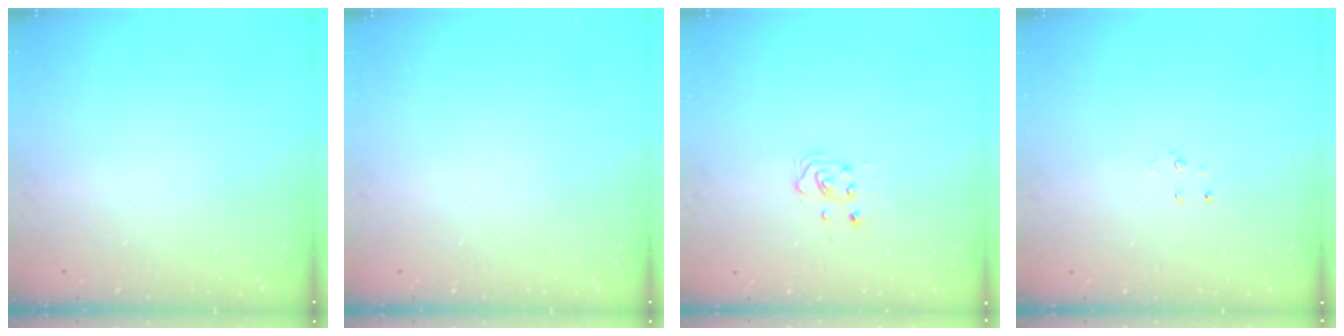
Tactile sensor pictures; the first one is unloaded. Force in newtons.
{"total": 0.0}
{"total": 3.7, "press": 3.6, "slide": 0.5}
{"total": 2.7, "press": 2.7, "slide": 0.2}